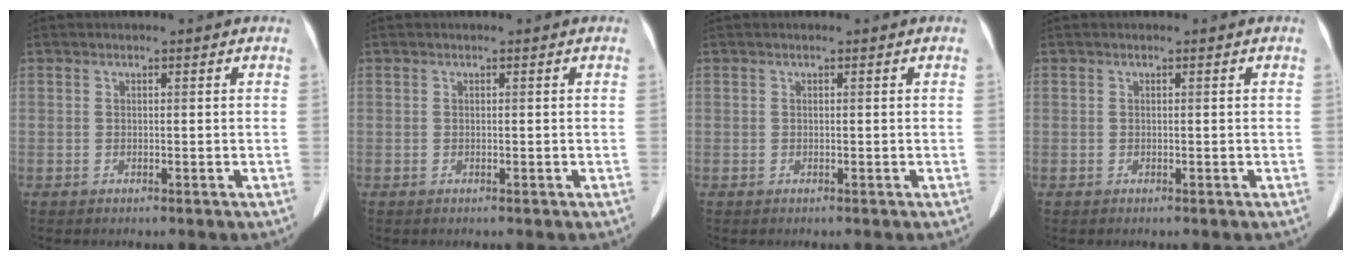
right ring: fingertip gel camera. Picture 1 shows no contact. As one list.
[{"total": 0.0}, {"total": 0.0}, {"total": 0.0}]